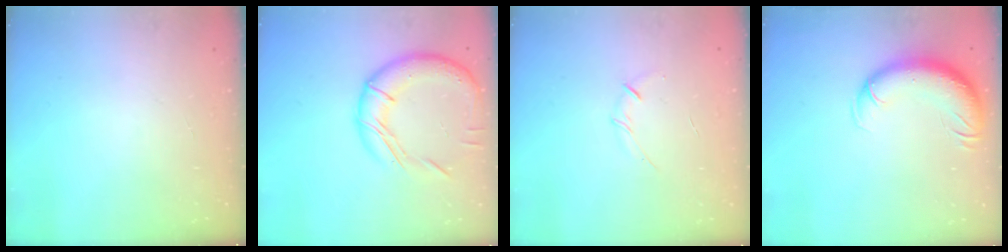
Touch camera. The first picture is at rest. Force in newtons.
{"total": 17.3, "press": 17.2, "slide": 1.3}
{"total": 3.5, "press": 3.4, "slide": 0.9}
{"total": 11.7, "press": 11.2, "slide": 3.2}